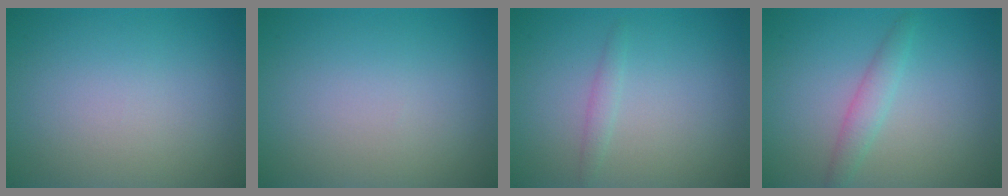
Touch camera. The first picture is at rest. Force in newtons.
{"total": 0.0}
{"total": 0.9, "press": 0.9, "slide": 0.1}
{"total": 1.9, "press": 1.9, "slide": 0.1}